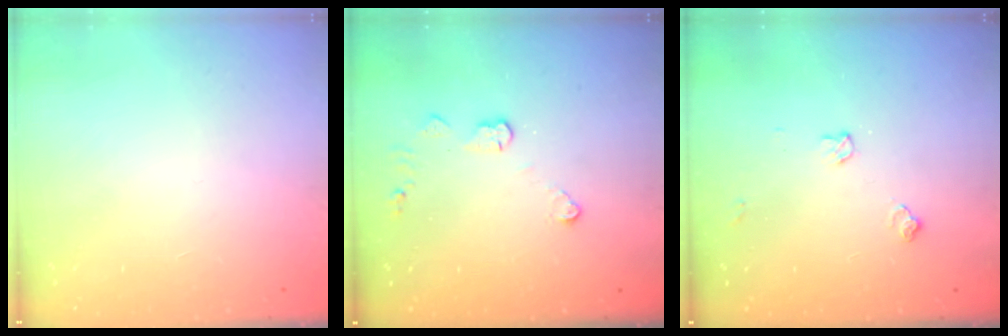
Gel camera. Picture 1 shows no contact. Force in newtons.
{"total": 4.5, "press": 4.5, "slide": 0.4}
{"total": 8.4, "press": 8.4, "slide": 0.8}